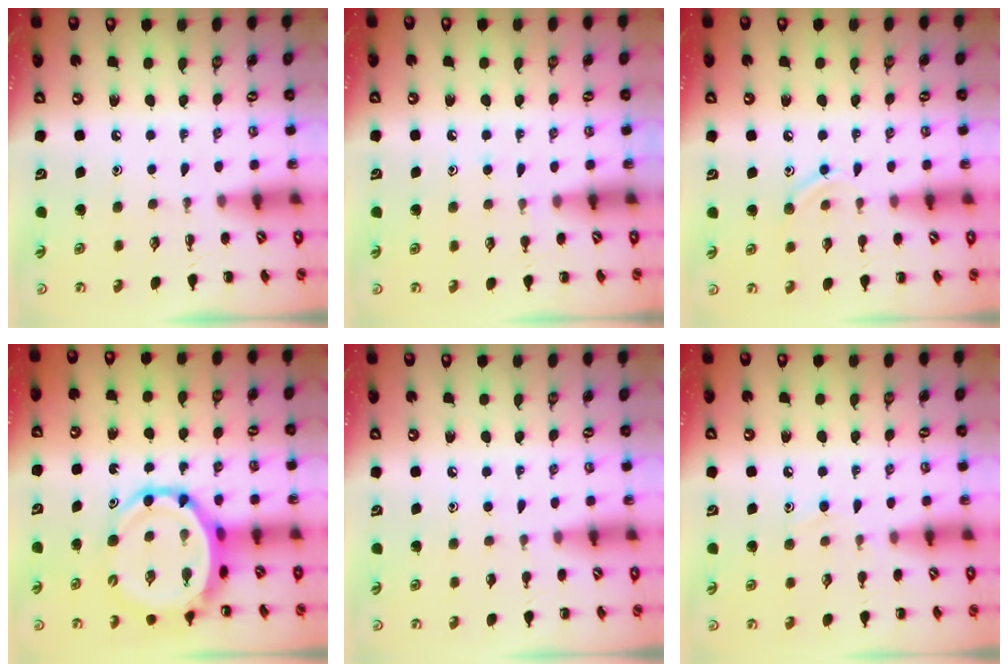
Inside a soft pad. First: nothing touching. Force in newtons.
{"total": 4.9, "press": 4.7, "slide": 1.1}
{"total": 9.1, "press": 8.9, "slide": 1.6}
{"total": 9.6, "press": 9.2, "slide": 2.9}
{"total": 2.9, "press": 2.6, "slide": 1.2}
{"total": 7.0, "press": 6.6, "slide": 2.3}